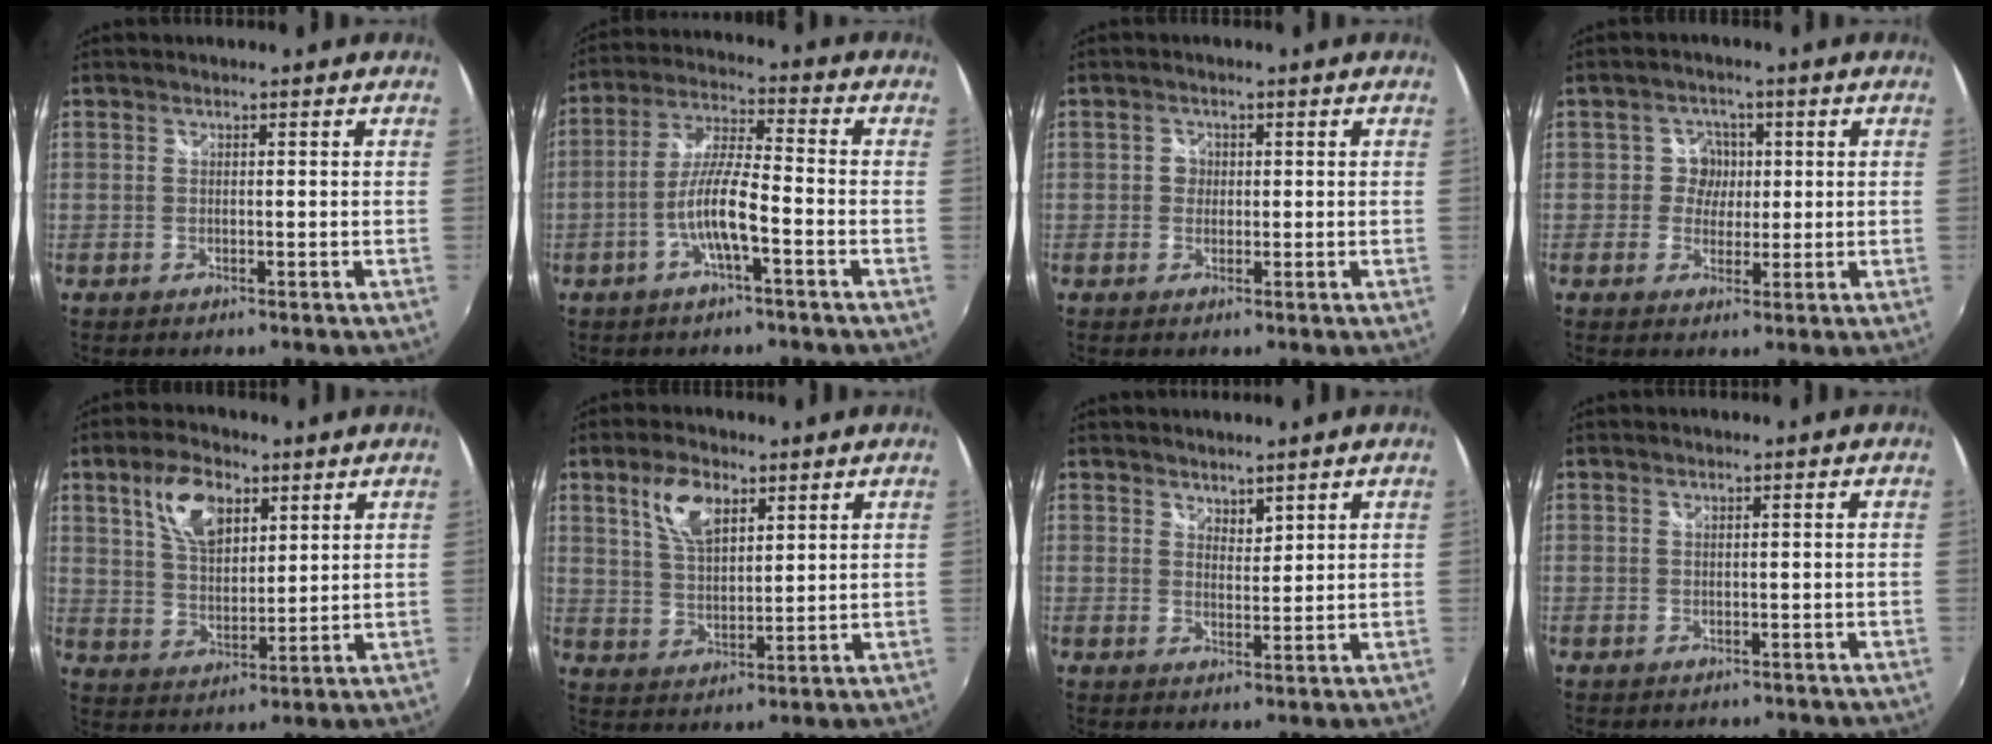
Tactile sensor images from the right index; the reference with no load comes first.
{"total": 8.5, "force": [-3.5, 0.9, 7.7], "torque": [-0.159, 0.007, -0.065]}
{"total": 1.9, "force": [-0.2, 1.9, 0.4], "torque": [-0.003, 0.002, -0.008]}
{"total": 3.9, "force": [0.1, 3.9, 0.3], "torque": [0.005, 0.008, -0.008]}
{"total": 10.1, "force": [5.0, 5.2, 7.1], "torque": [-0.133, 0.015, 0.096]}
{"total": 8.0, "force": [4.3, 3.8, 5.5], "torque": [-0.106, 0.011, 0.084]}
{"total": 2.5, "force": [2.2, 1.0, 0.7], "torque": [-0.006, 0.001, 0.038]}
{"total": 1.1, "force": [-0.6, 1.0, 0.1], "torque": [-0.001, -0.001, -0.004]}